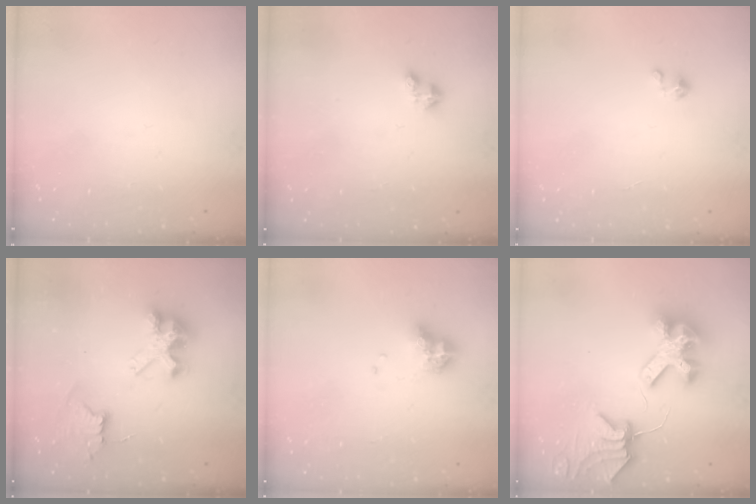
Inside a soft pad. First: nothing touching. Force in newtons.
{"total": 2.1, "press": 2.1, "slide": 0.3}
{"total": 1.3, "press": 1.3, "slide": 0.1}
{"total": 8.7, "press": 8.7, "slide": 0.7}
{"total": 8.5, "press": 8.5, "slide": 1.1}
{"total": 13.0, "press": 12.9, "slide": 1.4}